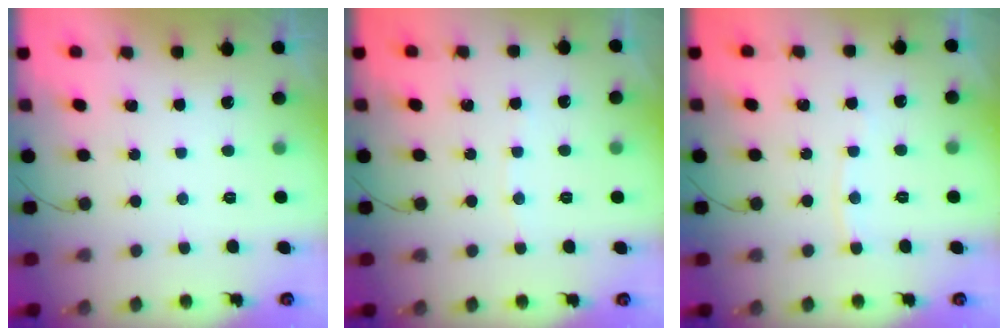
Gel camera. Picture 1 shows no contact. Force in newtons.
{"total": 3.0, "press": 2.9, "slide": 0.4}
{"total": 3.9, "press": 3.9, "slide": 0.6}